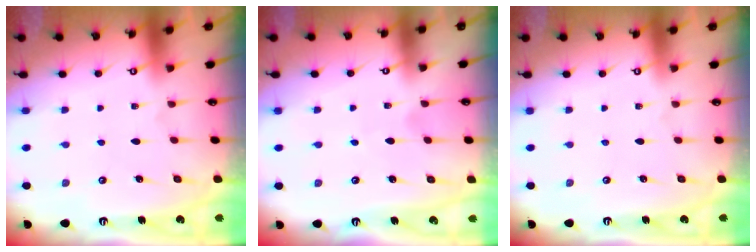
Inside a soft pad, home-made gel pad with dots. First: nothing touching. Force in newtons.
{"total": 2.0, "press": 2.0, "slide": 0.2}
{"total": 0.0}